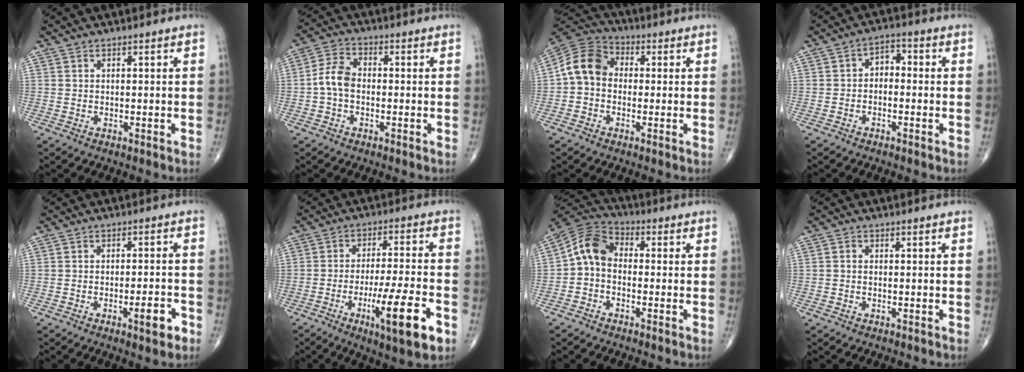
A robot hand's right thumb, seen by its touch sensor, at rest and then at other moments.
{"total": 4.6, "force": [-0.8, 3.1, 3.4], "torque": [-0.067, 0.016, -0.023]}
{"total": 9.2, "force": [-0.3, 7.4, 5.5], "torque": [-0.090, 0.031, -0.022]}
{"total": 3.6, "force": [-0.6, 2.4, 2.6], "torque": [-0.022, 0.022, -0.024]}
{"total": 5.0, "force": [-2.4, 1.3, 4.2], "torque": [-0.057, 0.010, -0.033]}
{"total": 14.3, "force": [-5.9, 2.3, 12.8], "torque": [-0.219, 0.009, -0.089]}
{"total": 7.8, "force": [-0.7, 5.6, 5.4], "torque": [-0.087, 0.027, -0.035]}
{"total": 0.7, "force": [-0.2, 0.6, 0.4], "torque": [-0.003, 0.001, -0.008]}